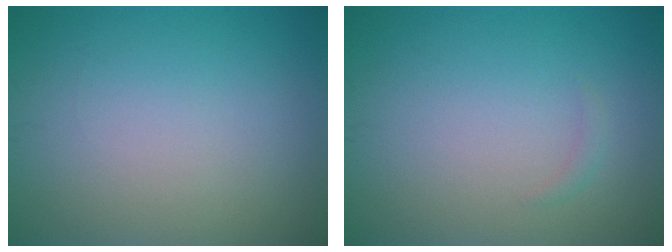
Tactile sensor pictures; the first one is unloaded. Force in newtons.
{"total": 0.6, "press": 0.6, "slide": 0.0}